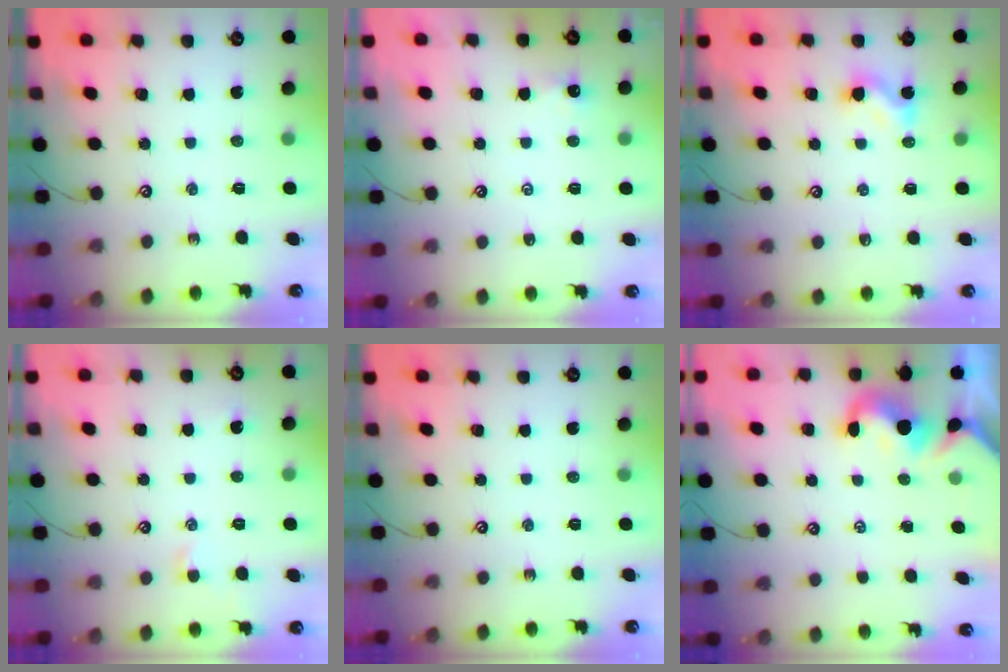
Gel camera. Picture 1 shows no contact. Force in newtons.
{"total": 0.9, "press": 0.8, "slide": 0.3}
{"total": 3.0, "press": 2.9, "slide": 0.4}
{"total": 0.5, "press": 0.3, "slide": 0.4}
{"total": 0.0}
{"total": 1.4, "press": 1.3, "slide": 0.5}